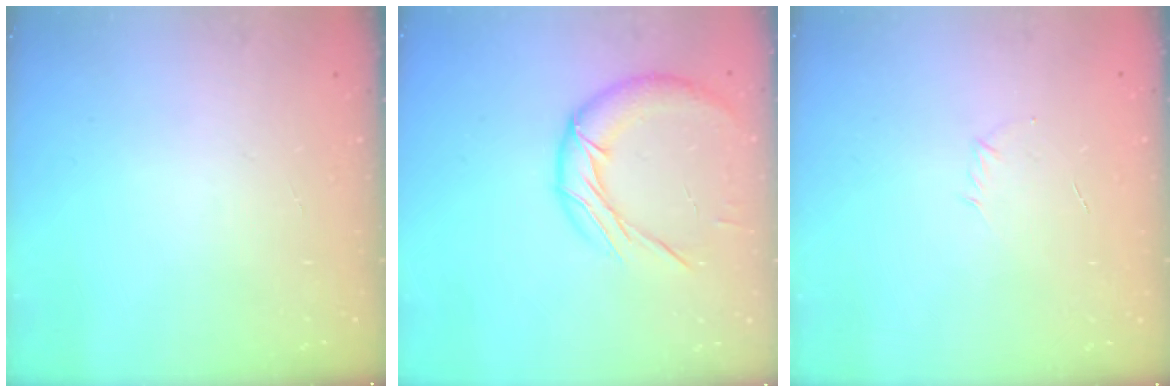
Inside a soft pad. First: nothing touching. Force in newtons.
{"total": 13.7, "press": 13.6, "slide": 1.4}
{"total": 2.8, "press": 2.7, "slide": 0.8}